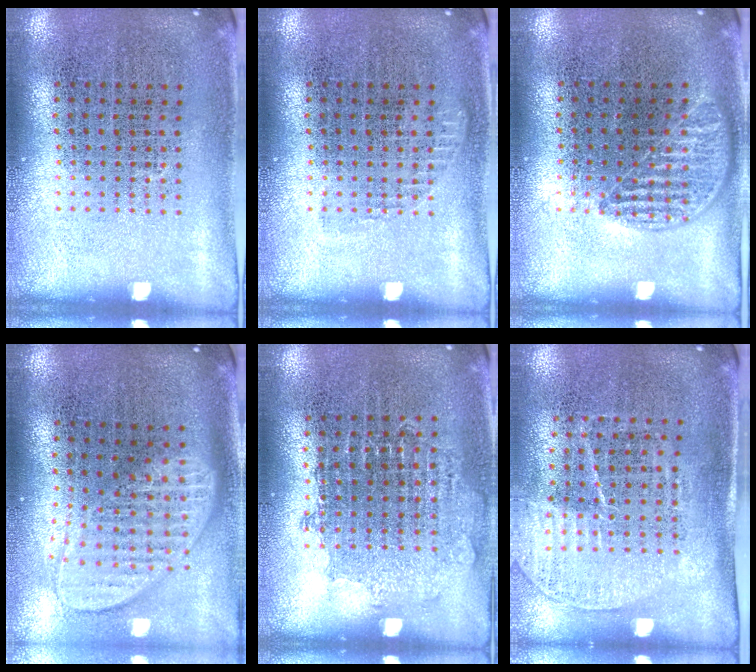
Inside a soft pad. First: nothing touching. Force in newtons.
{"total": 0.5, "press": 0.5, "slide": 0.2}
{"total": 1.0, "press": 0.8, "slide": 0.5}
{"total": 2.1, "press": 1.6, "slide": 1.4}
{"total": 0.8, "press": 0.7, "slide": 0.2}
{"total": 1.5, "press": 1.3, "slide": 0.8}